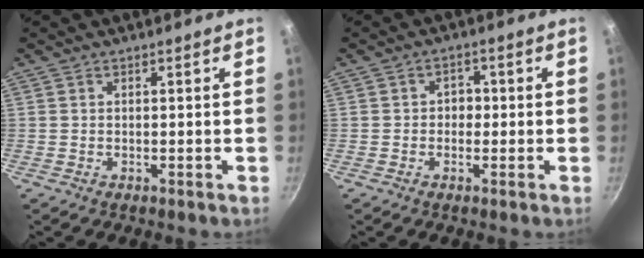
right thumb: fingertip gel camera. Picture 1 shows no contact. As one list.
[{"total": 2.6, "force": [-0.4, 2.3, 1.2], "torque": [0.001, 0.007, -0.008]}]